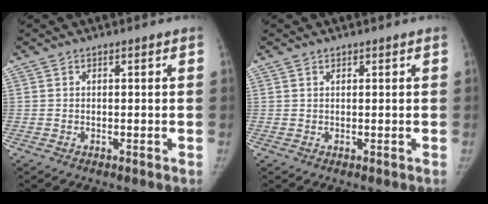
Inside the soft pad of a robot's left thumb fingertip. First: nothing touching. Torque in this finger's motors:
{"motor_torque": [-0.25, -0.07, -0.39, 0.24, -0.03]}